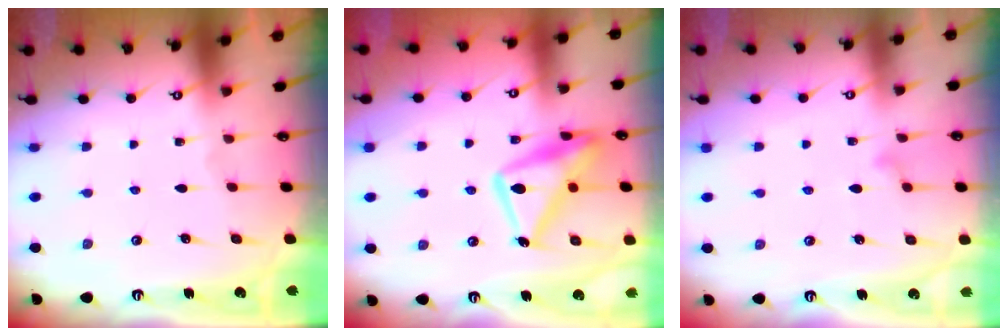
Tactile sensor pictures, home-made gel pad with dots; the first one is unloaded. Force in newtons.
{"total": 16.5, "press": 16.5, "slide": 1.6}
{"total": 8.5, "press": 8.5, "slide": 0.6}